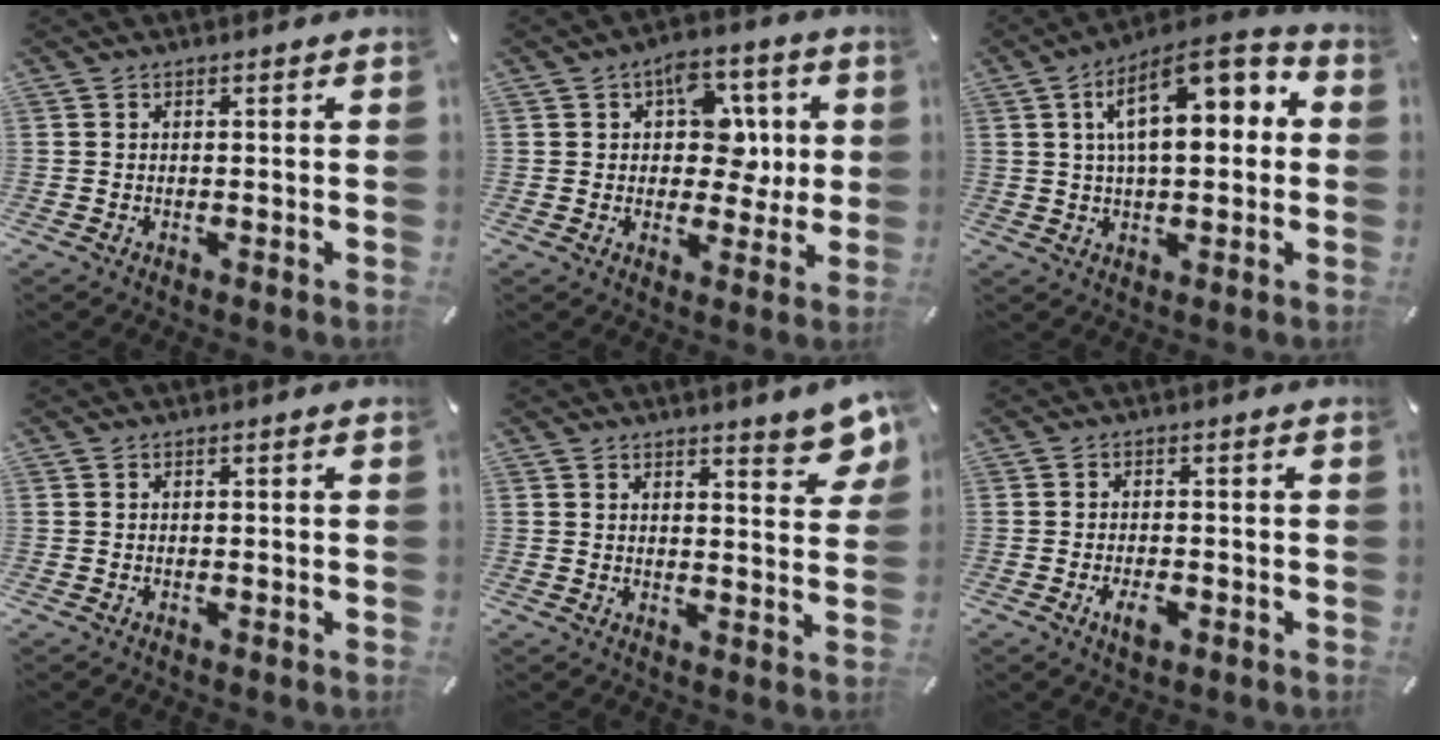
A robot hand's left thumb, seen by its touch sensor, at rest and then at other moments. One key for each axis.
{"total": 10.8, "fx": 2.3, "fy": 8.1, "fz": 6.6, "tx": -0.080, "ty": -0.002, "tz": 0.039}
{"total": 13.7, "fx": 4.2, "fy": 6.3, "fz": 11.5, "tx": -0.177, "ty": -0.011, "tz": 0.070}
{"total": 0.0}
{"total": 5.8, "fx": 4.7, "fy": 1.4, "fz": 3.0, "tx": -0.031, "ty": -0.034, "tz": 0.079}
{"total": 3.5, "fx": -1.5, "fy": 1.7, "fz": 2.7, "tx": -0.058, "ty": 0.002, "tz": -0.027}